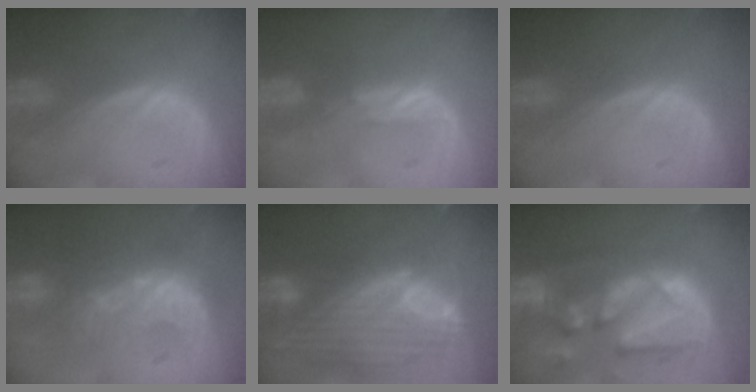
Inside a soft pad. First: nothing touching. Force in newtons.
{"total": 2.7, "press": 2.6, "slide": 0.8}
{"total": 0.0}
{"total": 9.1, "press": 8.2, "slide": 3.9}
{"total": 12.2, "press": 10.3, "slide": 6.5}
{"total": 13.1, "press": 11.3, "slide": 6.6}